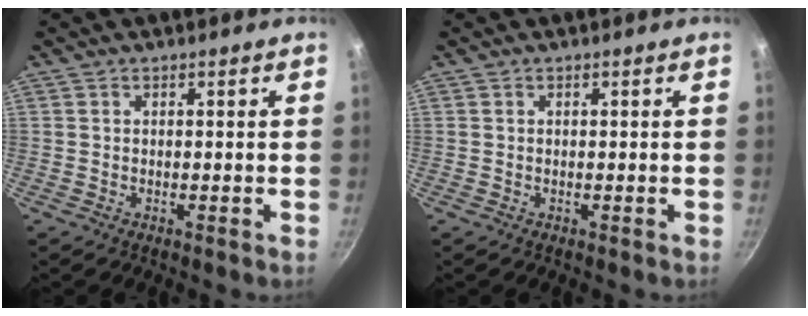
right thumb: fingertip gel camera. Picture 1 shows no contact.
{"total": 0.0}